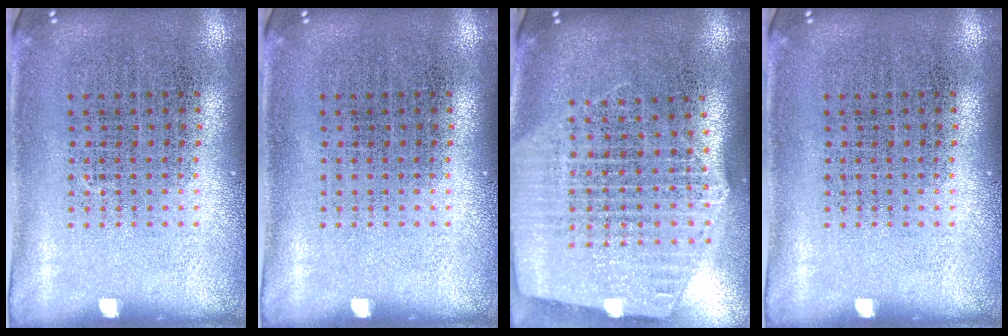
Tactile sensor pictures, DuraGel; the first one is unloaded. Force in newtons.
{"total": 0.0}
{"total": 2.6, "press": 2.3, "slide": 1.3}
{"total": 0.0}